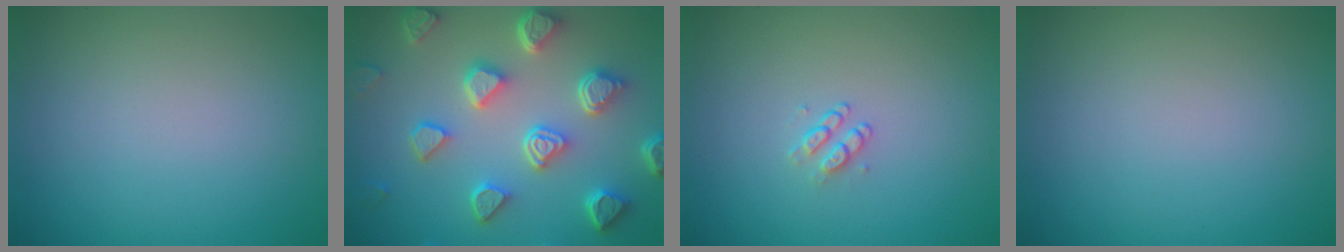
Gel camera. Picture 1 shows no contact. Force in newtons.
{"total": 6.7, "press": 5.3, "slide": 4.1}
{"total": 1.1, "press": 0.8, "slide": 0.7}
{"total": 0.0}